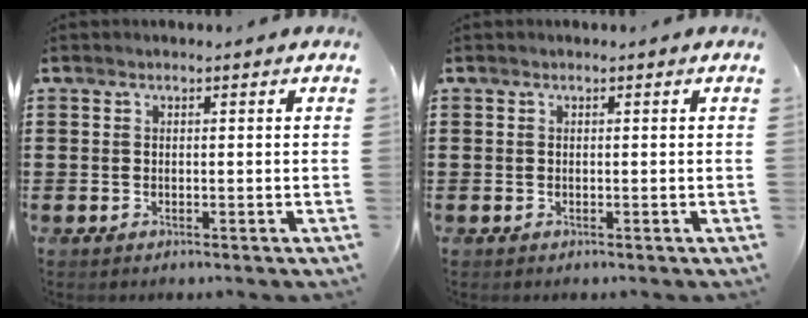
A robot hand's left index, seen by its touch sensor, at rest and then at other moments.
{"total": 0.0}